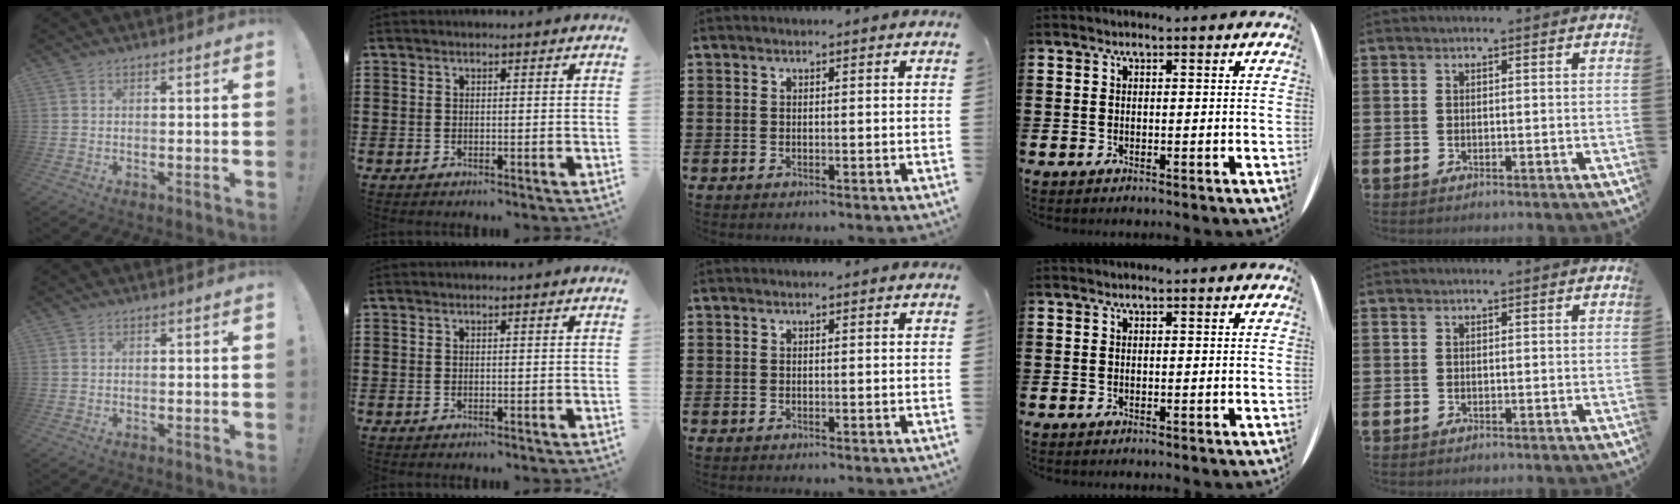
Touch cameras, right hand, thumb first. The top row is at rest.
{}